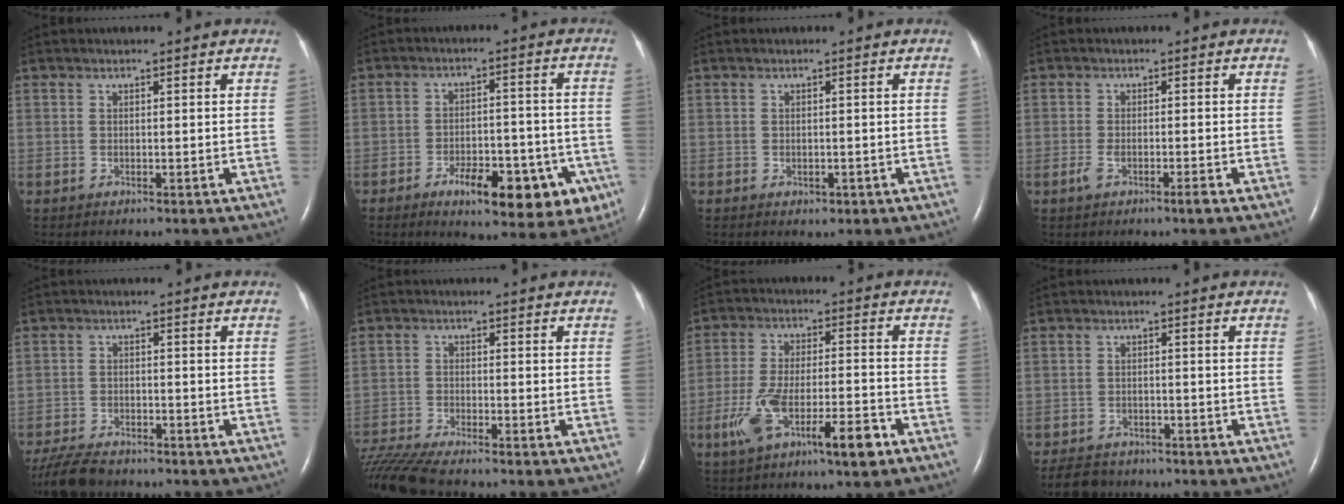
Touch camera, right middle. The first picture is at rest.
{"total": 13.7, "force": [-7.1, 5.1, 10.5], "torque": [-0.108, 0.017, -0.089]}
{"total": 1.4, "force": [-0.6, 1.0, 0.8], "torque": [-0.009, 0.002, 0.001]}
{"total": 2.6, "force": [-1.5, 0.3, 2.1], "torque": [-0.045, -0.004, -0.030]}
{"total": 7.6, "force": [-6.7, 2.2, 3.0], "torque": [-0.059, -0.019, -0.114]}
{"total": 9.3, "force": [-8.5, 0.0, 3.9], "torque": [-0.084, -0.019, -0.153]}
{"total": 12.1, "force": [-5.9, 2.6, 10.3], "torque": [-0.196, 0.001, -0.094]}
{"total": 5.9, "force": [-5.1, 2.6, 1.1], "torque": [-0.023, -0.007, -0.079]}